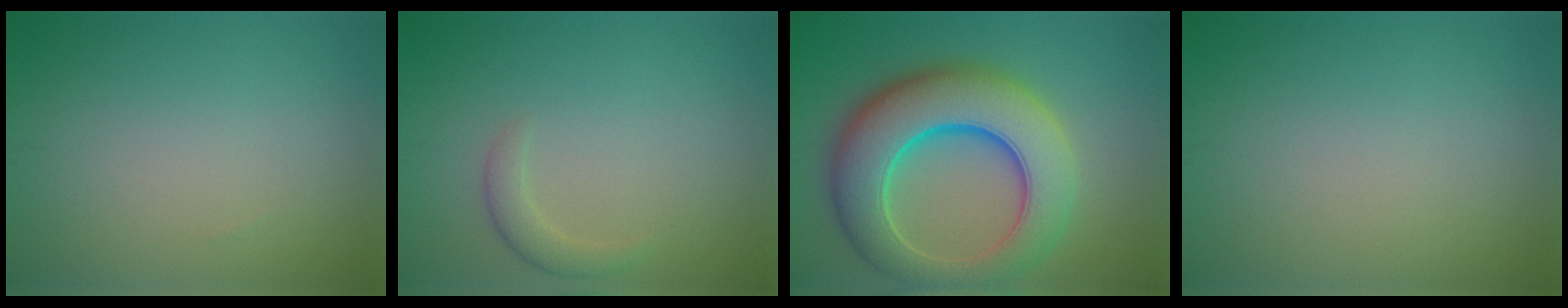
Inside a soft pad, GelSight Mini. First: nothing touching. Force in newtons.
{"total": 1.7, "press": 1.7, "slide": 0.1}
{"total": 11.5, "press": 11.5, "slide": 0.3}
{"total": 0.0}